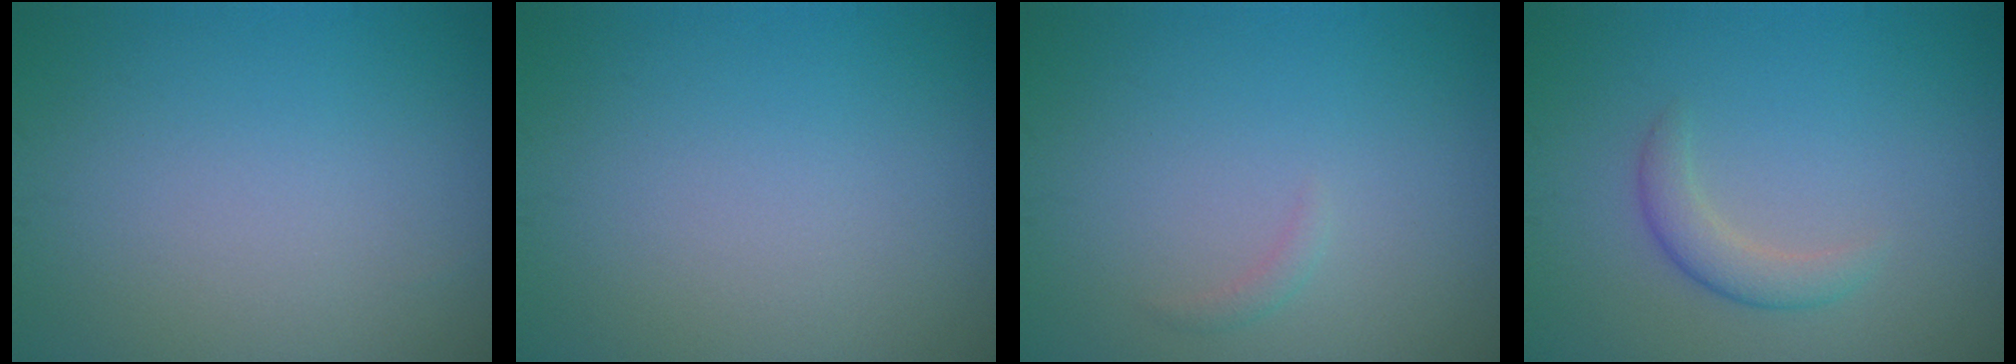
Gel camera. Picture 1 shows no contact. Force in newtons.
{"total": 0.0}
{"total": 0.7, "press": 0.7, "slide": 0.1}
{"total": 2.1, "press": 2.1, "slide": 0.0}